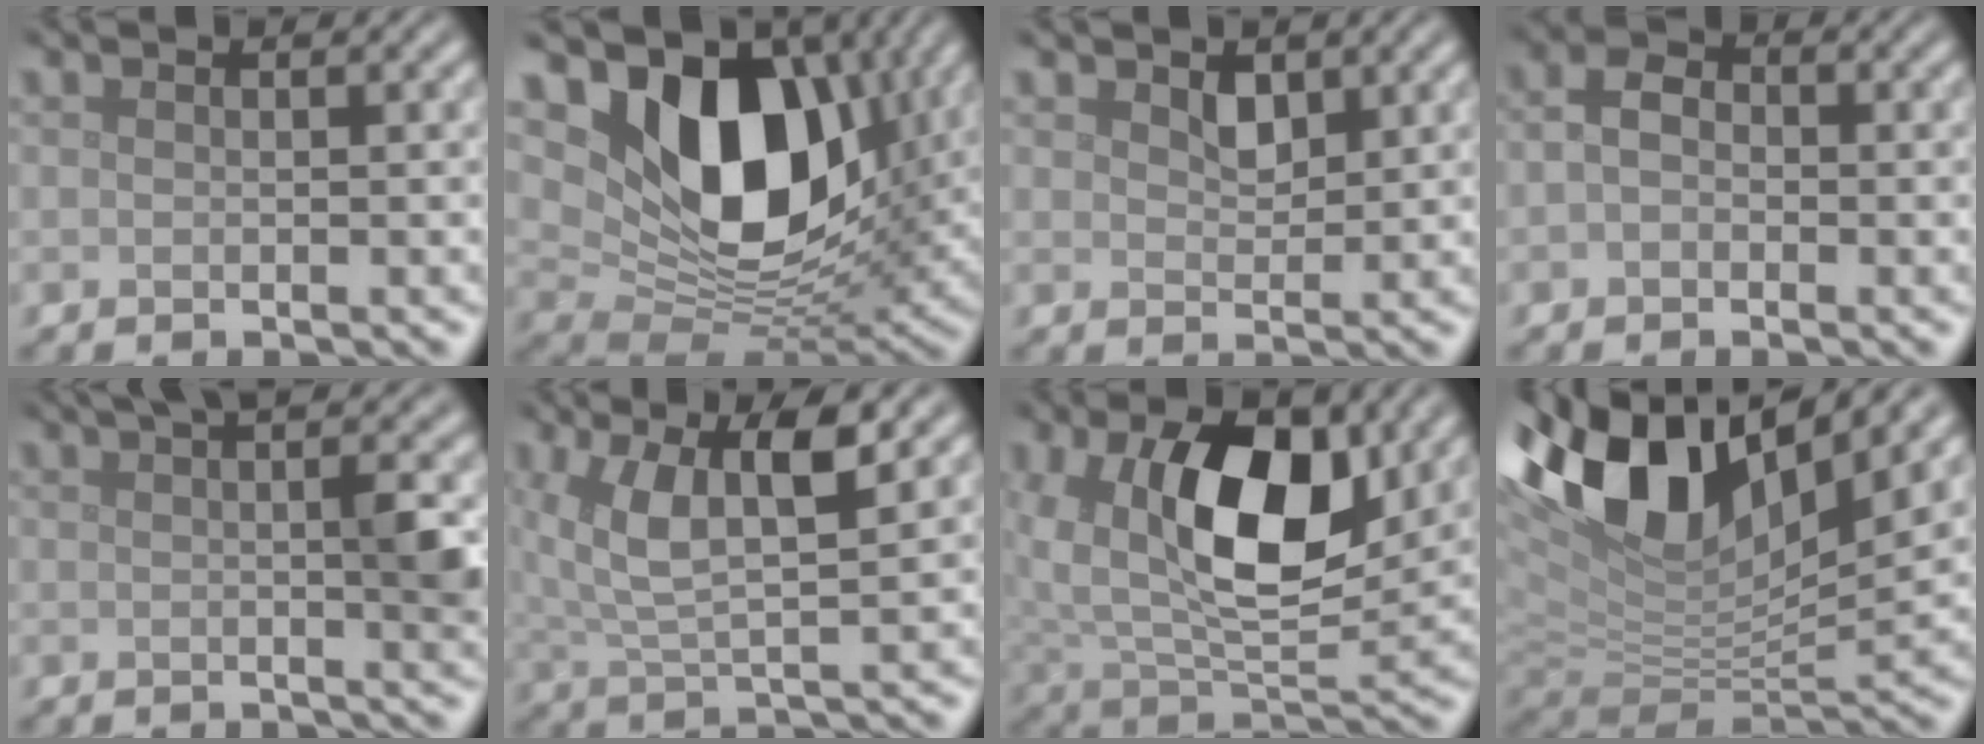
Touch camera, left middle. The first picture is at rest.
{"total": 12.4, "force": [4.0, 7.9, 8.7], "torque": [-0.147, -0.020, 0.074]}
{"total": 1.3, "force": [0.9, 0.8, 0.6], "torque": [-0.015, -0.005, 0.018]}
{"total": 2.1, "force": [-0.3, 1.6, 1.3], "torque": [-0.028, 0.002, -0.015]}
{"total": 4.8, "force": [1.3, 0.9, 4.5], "torque": [-0.061, 0.003, 0.019]}
{"total": 7.4, "force": [2.7, 2.9, 6.2], "torque": [-0.138, 0.006, 0.048]}
{"total": 11.4, "force": [3.1, 6.2, 9.0], "torque": [-0.149, -0.002, 0.046]}
{"total": 13.1, "force": [6.2, 6.6, 9.4], "torque": [-0.194, 0.021, 0.115]}